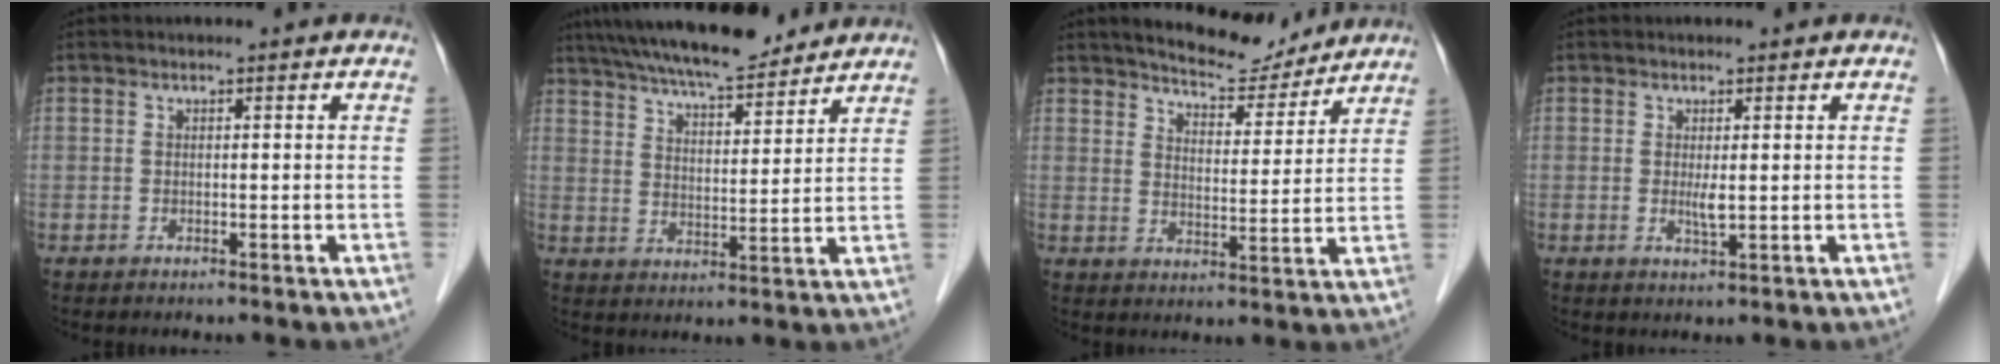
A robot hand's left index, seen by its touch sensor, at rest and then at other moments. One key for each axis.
{"total": 14.3, "fx": 12.6, "fy": 2.3, "fz": 6.4, "tx": -0.110, "ty": 0.011, "tz": 0.202}
{"total": 8.9, "fx": 8.3, "fy": 2.1, "fz": 2.4, "tx": -0.036, "ty": -0.009, "tz": 0.125}
{"total": 1.7, "fx": -0.4, "fy": 0.1, "fz": 1.7, "tx": -0.036, "ty": -0.011, "tz": -0.002}